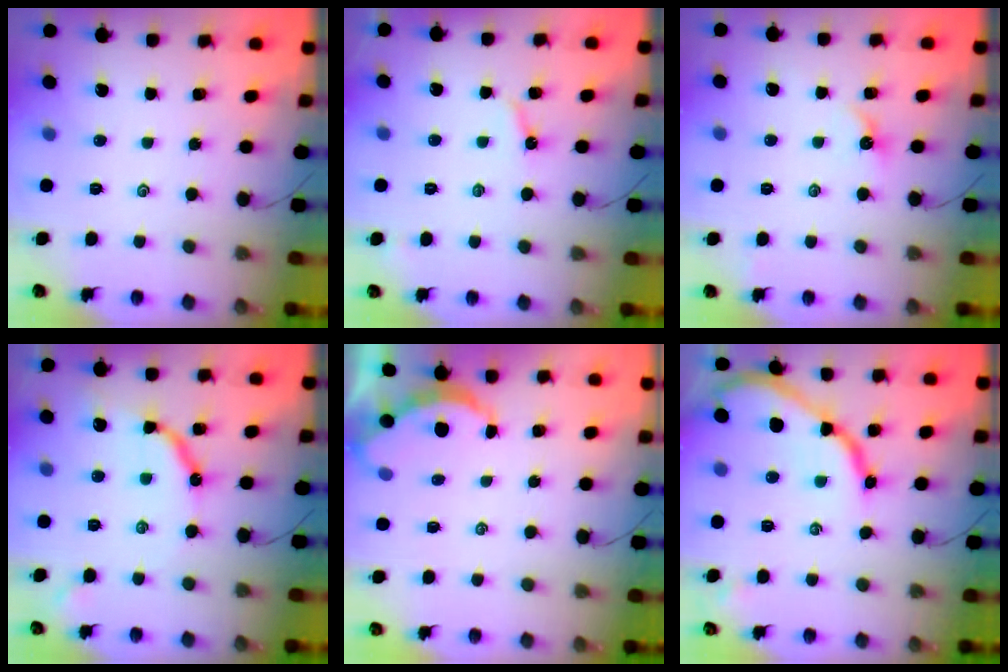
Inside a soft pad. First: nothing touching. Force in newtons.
{"total": 4.0, "press": 4.0, "slide": 0.3}
{"total": 3.1, "press": 3.1, "slide": 0.4}
{"total": 8.9, "press": 8.9, "slide": 0.7}
{"total": 2.6, "press": 2.6, "slide": 0.3}
{"total": 12.5, "press": 12.4, "slide": 0.8}